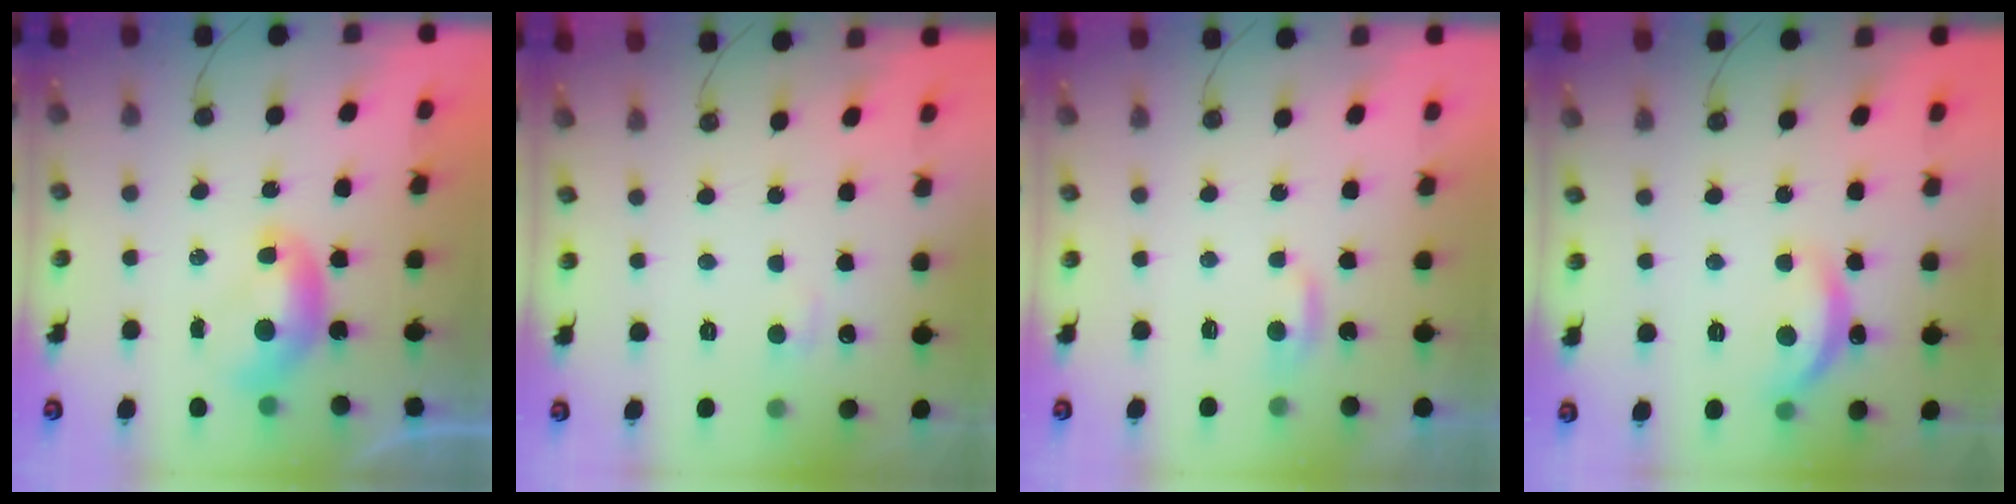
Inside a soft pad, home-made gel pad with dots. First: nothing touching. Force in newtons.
{"total": 1.2, "press": 1.0, "slide": 0.7}
{"total": 2.2, "press": 2.2, "slide": 0.3}
{"total": 7.0, "press": 7.0, "slide": 0.4}